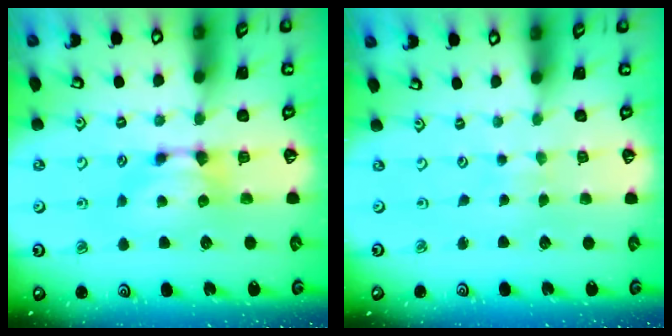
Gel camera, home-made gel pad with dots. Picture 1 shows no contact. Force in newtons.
{"total": 4.4, "press": 4.4, "slide": 0.2}